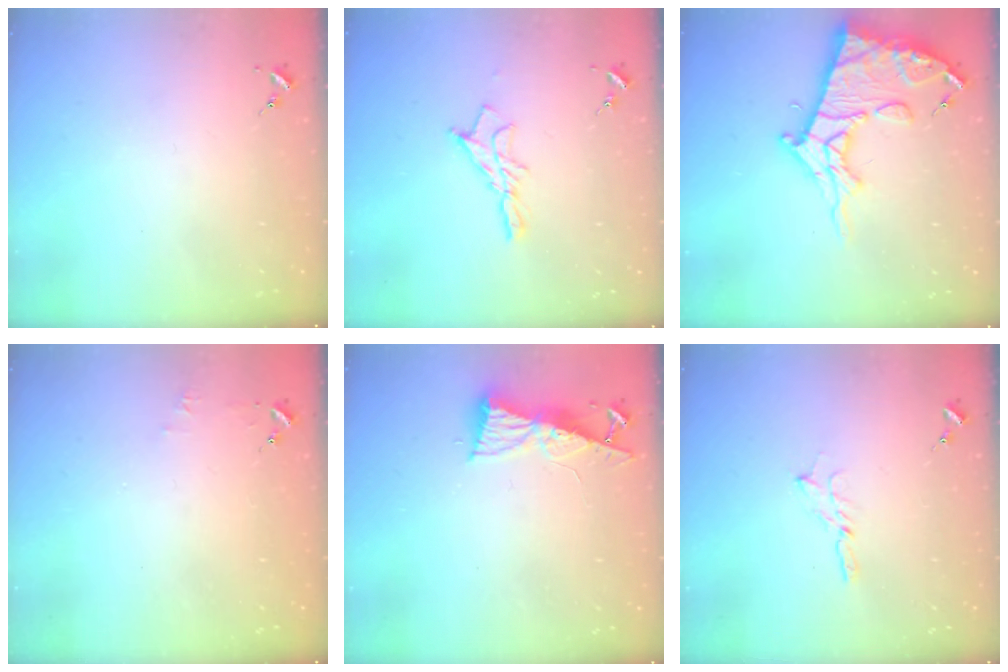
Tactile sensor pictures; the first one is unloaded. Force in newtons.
{"total": 10.2, "press": 10.1, "slide": 0.9}
{"total": 18.8, "press": 18.7, "slide": 2.0}
{"total": 3.5, "press": 3.5, "slide": 0.3}
{"total": 8.6, "press": 8.6, "slide": 1.1}
{"total": 3.0, "press": 3.0, "slide": 0.1}